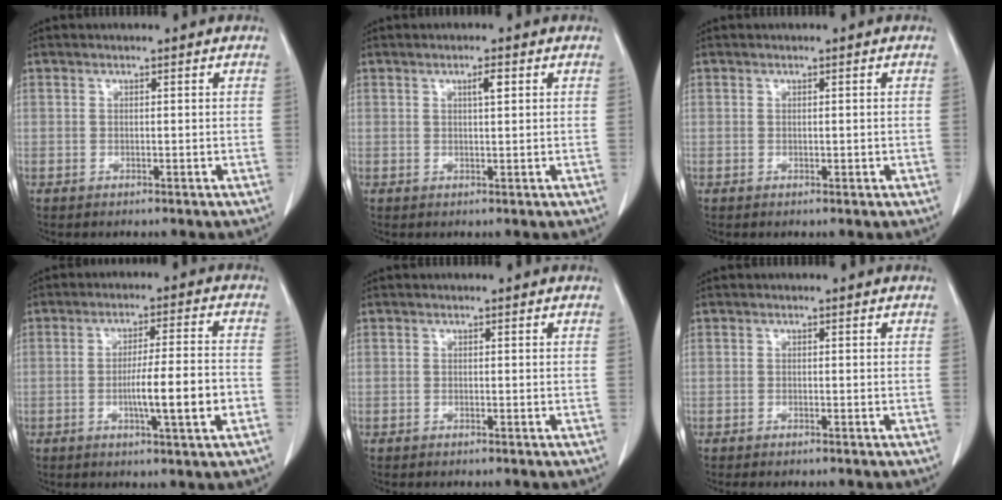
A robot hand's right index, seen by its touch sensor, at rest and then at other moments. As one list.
[{"total": 1.8, "force": [0.7, 0.2, 1.6], "torque": [-0.031, -0.001, 0.011]}, {"total": 0.7, "force": [0.0, 0.4, 0.6], "torque": [-0.009, -0.001, 0.003]}, {"total": 9.1, "force": [-2.5, 0.1, 8.7], "torque": [-0.138, 0.000, -0.041]}, {"total": 0.0}, {"total": 0.9, "force": [-0.8, 0.0, 0.4], "torque": [-0.010, -0.002, -0.011]}]